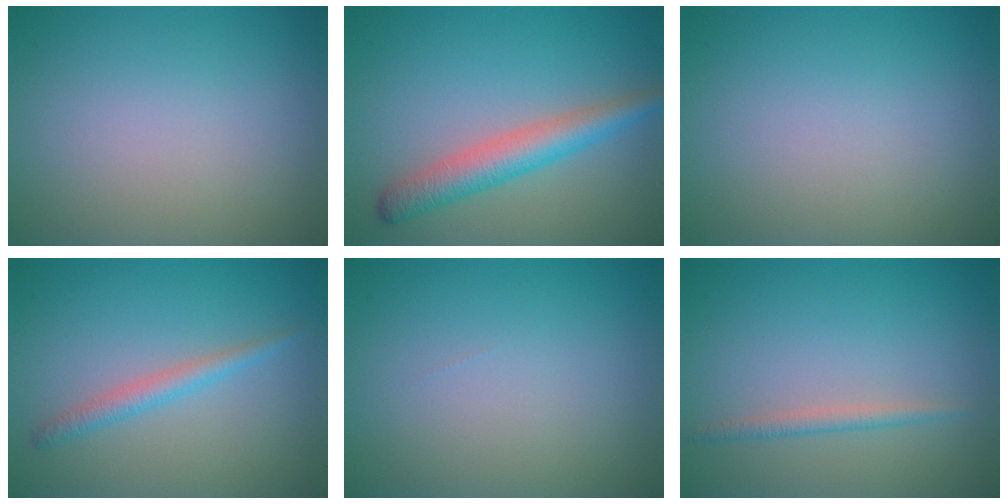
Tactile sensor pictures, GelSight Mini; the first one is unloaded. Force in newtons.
{"total": 4.0, "press": 4.0, "slide": 0.1}
{"total": 0.0}
{"total": 1.8, "press": 1.8, "slide": 0.1}
{"total": 0.0}
{"total": 1.2, "press": 1.2, "slide": 0.1}